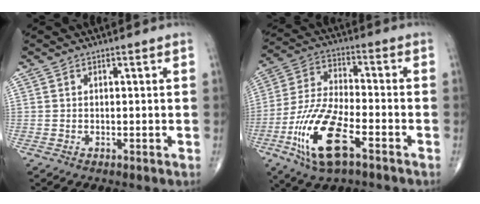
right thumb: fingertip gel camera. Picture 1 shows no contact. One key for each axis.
{"total": 16.0, "fx": -7.4, "fy": 5.9, "fz": 12.9, "tx": -0.269, "ty": 0.021, "tz": -0.135}